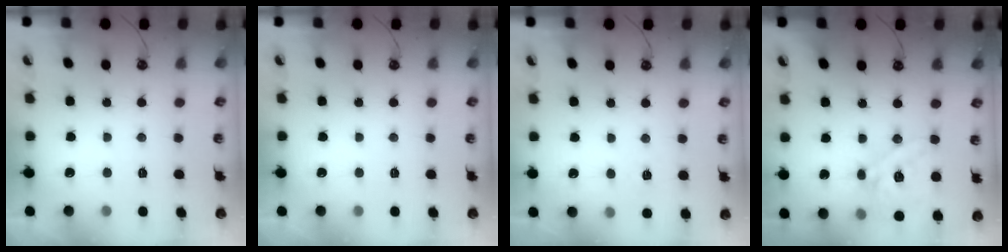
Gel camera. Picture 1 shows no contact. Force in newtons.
{"total": 0.0}
{"total": 3.8, "press": 3.8, "slide": 0.5}
{"total": 16.6, "press": 16.4, "slide": 2.6}